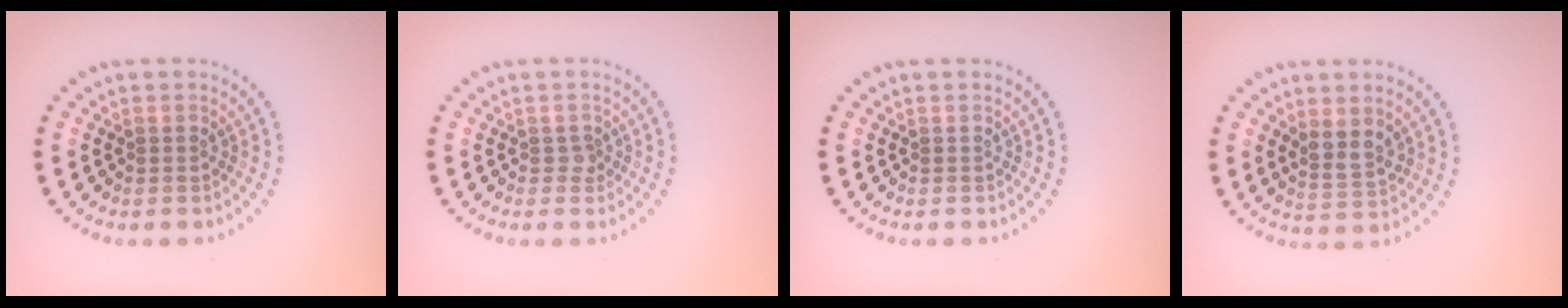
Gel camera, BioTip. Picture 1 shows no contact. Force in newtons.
{"total": 0.7, "press": 0.5, "slide": 0.4}
{"total": 0.0}
{"total": 2.2, "press": 1.9, "slide": 1.2}